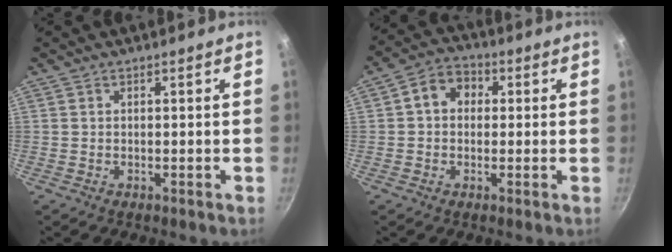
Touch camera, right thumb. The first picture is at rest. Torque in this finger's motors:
{"motor_torque": [0.08, 1.45, 0.96, -0.29, 0.04]}